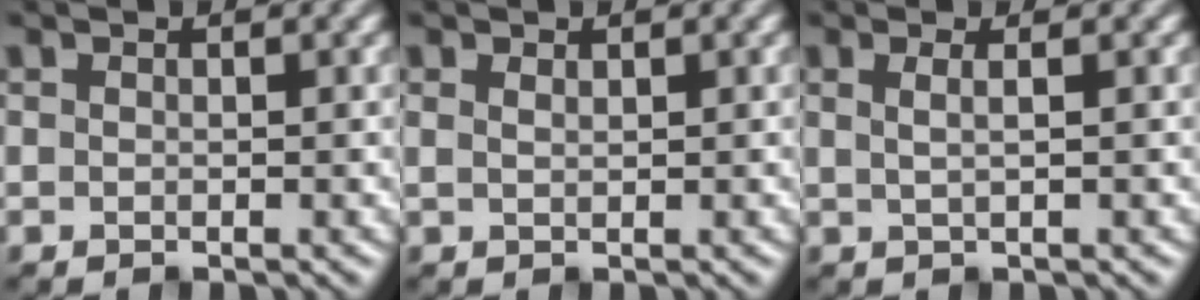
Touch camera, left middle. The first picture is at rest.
{"total": 0.8, "force": [0.7, 0.2, 0.2], "torque": [-0.002, -0.005, 0.008]}
{"total": 2.8, "force": [1.3, 1.5, 2.0], "torque": [-0.013, 0.013, -0.012]}